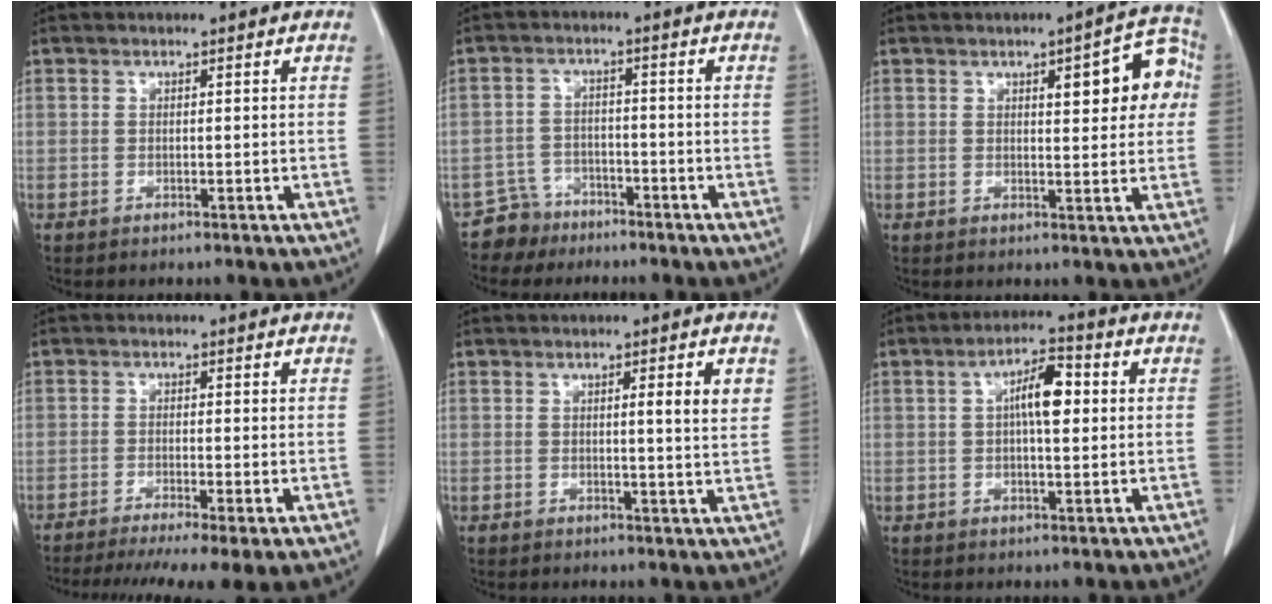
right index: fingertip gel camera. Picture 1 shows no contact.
{"total": 4.3, "force": [-3.4, 2.5, -0.8], "torque": [0.015, 0.005, -0.063]}
{"total": 8.8, "force": [2.4, 2.7, 8.0], "torque": [-0.090, 0.021, 0.025]}
{"total": 9.8, "force": [-6.9, 0.8, 6.9], "torque": [-0.104, -0.017, -0.110]}
{"total": 4.1, "force": [1.4, -0.1, 3.9], "torque": [-0.051, -0.006, 0.016]}
{"total": 6.4, "force": [1.0, 1.9, 6.0], "torque": [-0.108, 0.014, 0.016]}